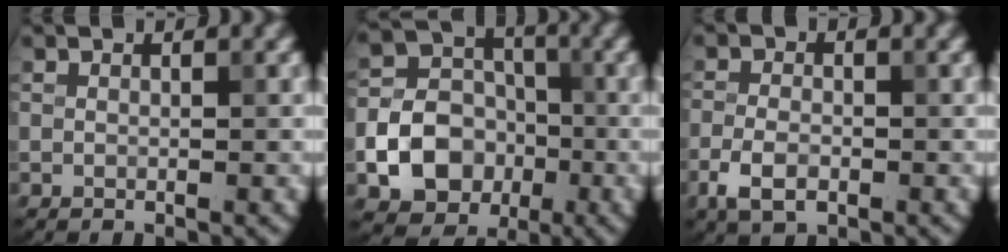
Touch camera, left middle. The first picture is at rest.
{"total": 7.8, "force": [-2.4, 6.3, 4.0], "torque": [-0.051, -0.006, -0.057]}
{"total": 3.3, "force": [-1.6, 1.9, 2.1], "torque": [-0.043, -0.003, -0.036]}